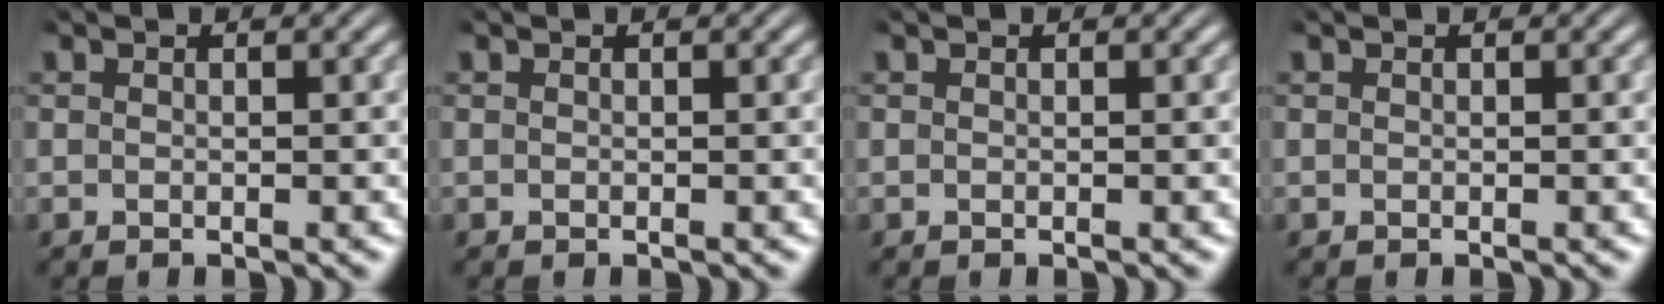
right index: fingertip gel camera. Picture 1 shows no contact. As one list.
[{"total": 0.0}, {"total": 0.0}, {"total": 0.0}]